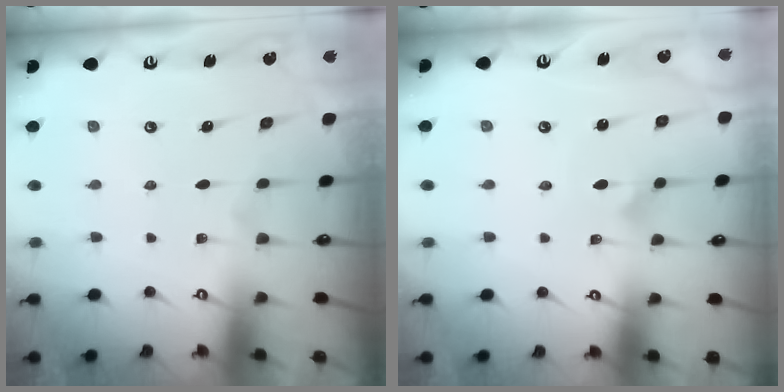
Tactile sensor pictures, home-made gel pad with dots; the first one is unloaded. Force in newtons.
{"total": 3.0, "press": 3.0, "slide": 0.2}